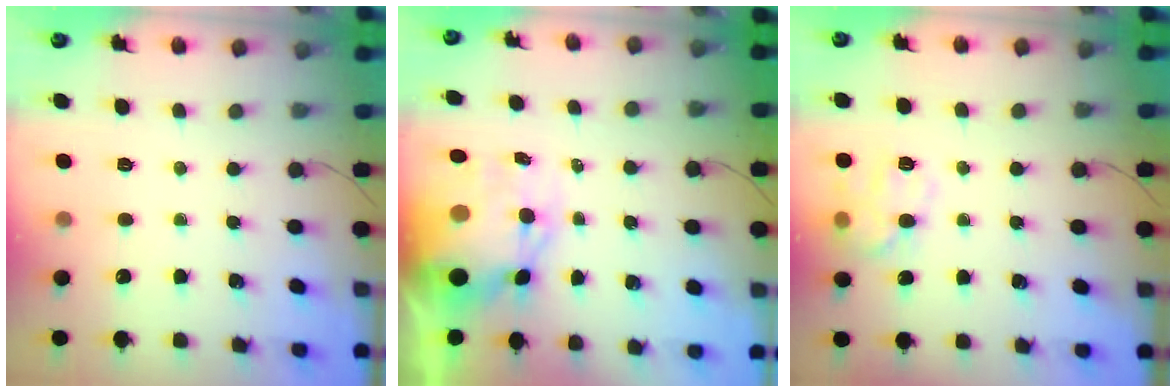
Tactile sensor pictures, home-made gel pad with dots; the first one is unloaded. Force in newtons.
{"total": 10.7, "press": 10.4, "slide": 2.8}
{"total": 11.2, "press": 11.2, "slide": 0.2}